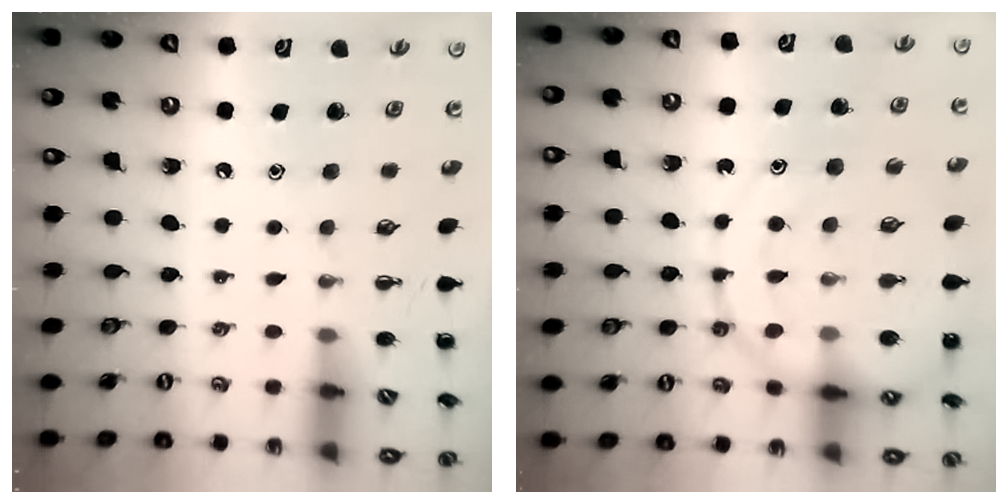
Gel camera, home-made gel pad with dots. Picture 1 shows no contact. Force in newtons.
{"total": 14.1, "press": 13.8, "slide": 2.9}